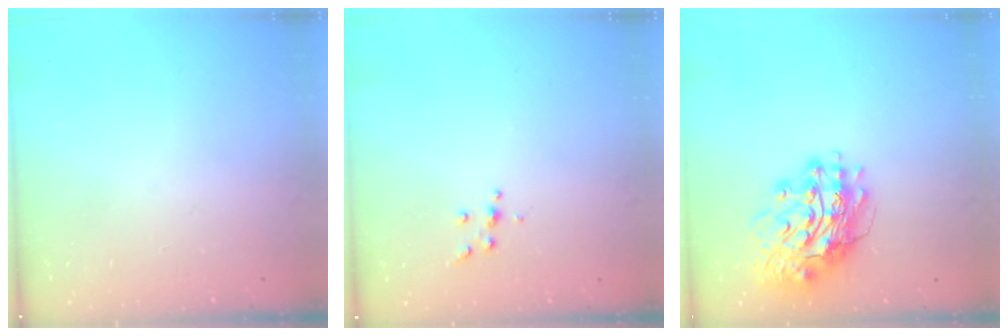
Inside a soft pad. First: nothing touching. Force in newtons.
{"total": 4.8, "press": 4.8, "slide": 0.6}
{"total": 16.2, "press": 16.1, "slide": 2.1}